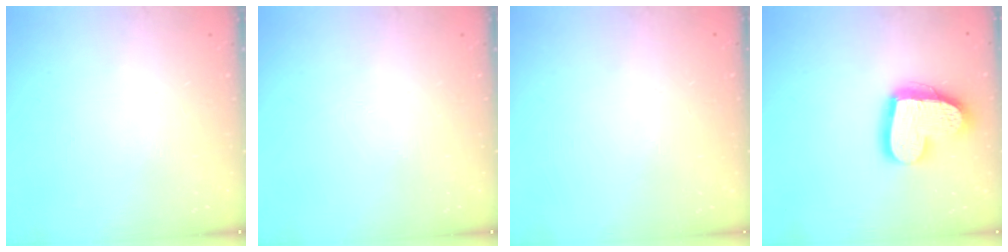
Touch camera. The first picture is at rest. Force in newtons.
{"total": 0.0}
{"total": 0.0}
{"total": 17.8, "press": 17.7, "slide": 1.9}